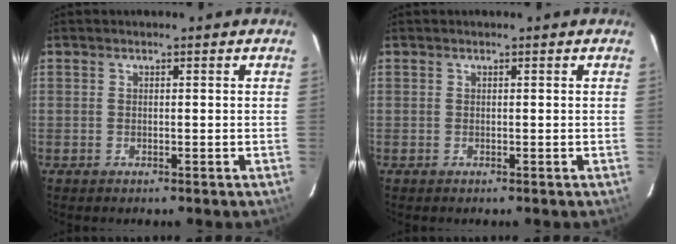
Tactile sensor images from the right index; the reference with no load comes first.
{"total": 0.0}